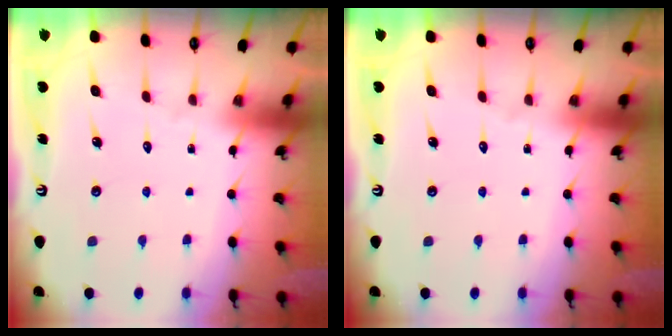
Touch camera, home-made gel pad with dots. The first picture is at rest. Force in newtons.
{"total": 0.0}